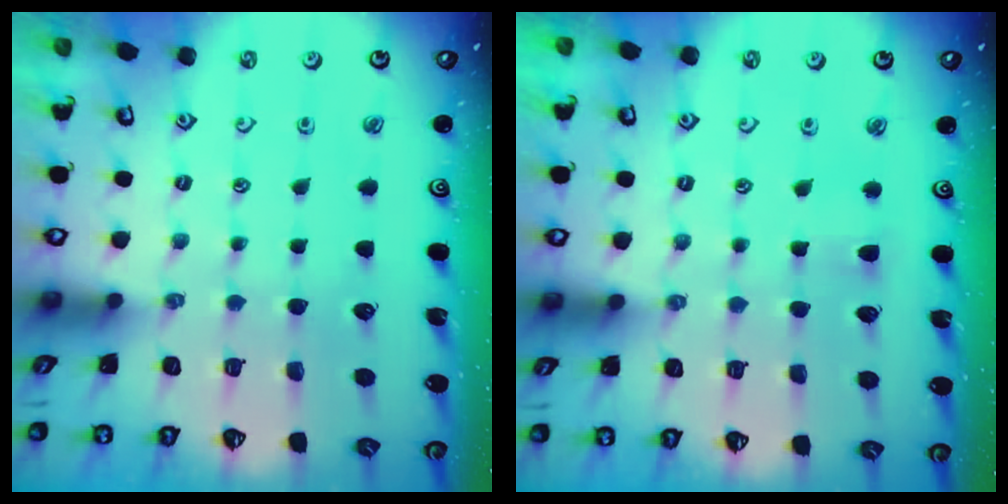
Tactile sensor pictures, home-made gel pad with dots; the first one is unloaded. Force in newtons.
{"total": 2.7, "press": 2.7, "slide": 0.4}